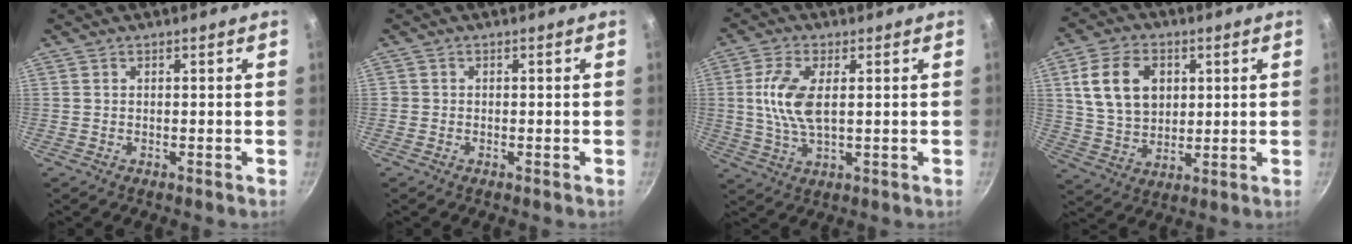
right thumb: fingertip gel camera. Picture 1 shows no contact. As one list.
[{"total": 0.6, "force": [-0.1, 0.6, 0.1], "torque": [0.000, 0.001, -0.004]}, {"total": 9.1, "force": [1.3, 4.3, 7.9], "torque": [-0.159, 0.001, 0.026]}, {"total": 13.4, "force": [3.6, 9.7, 8.6], "torque": [-0.137, -0.005, 0.070]}]